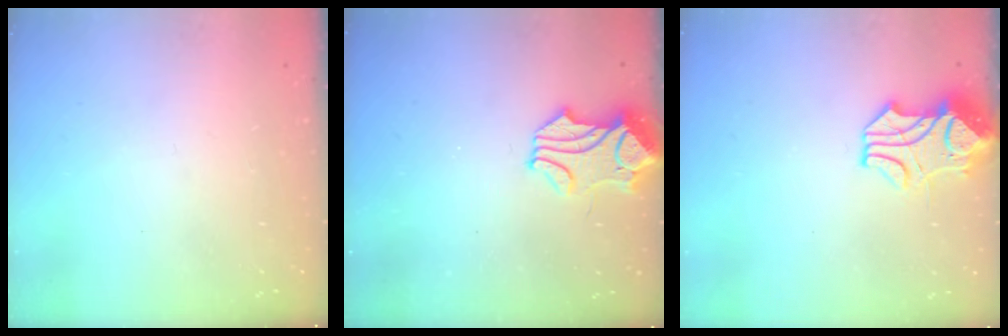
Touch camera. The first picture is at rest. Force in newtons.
{"total": 1.7, "press": 1.4, "slide": 1.0}
{"total": 2.2, "press": 1.9, "slide": 1.1}